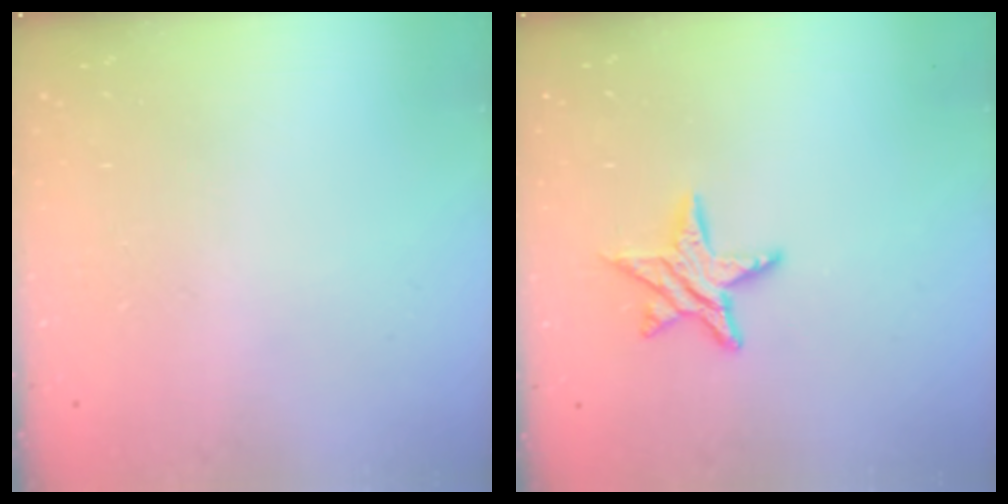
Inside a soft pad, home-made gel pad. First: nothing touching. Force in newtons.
{"total": 8.9, "press": 8.9, "slide": 0.4}